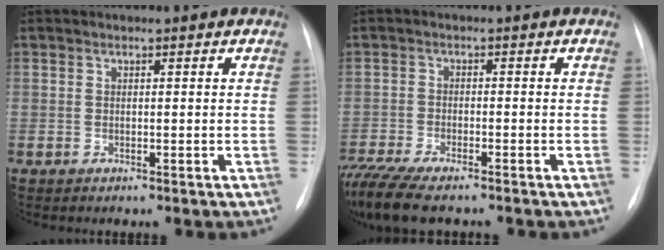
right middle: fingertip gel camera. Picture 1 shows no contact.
{"total": 10.5, "force": [-8.6, 2.0, 5.6], "torque": [-0.103, -0.018, -0.143]}